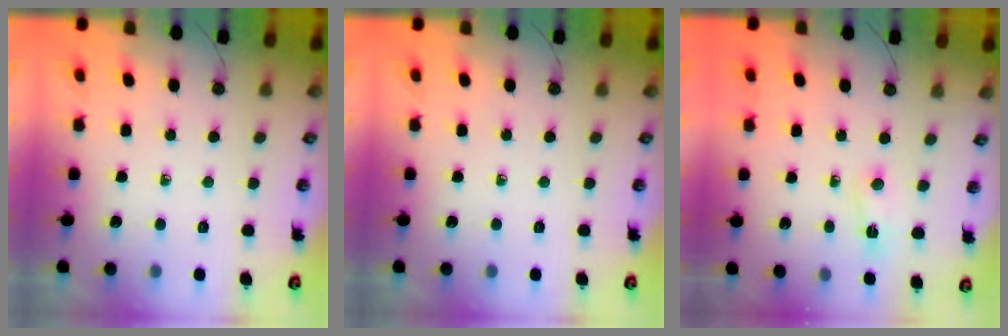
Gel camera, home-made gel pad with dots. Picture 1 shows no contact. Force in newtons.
{"total": 0.0}
{"total": 2.9, "press": 2.8, "slide": 0.7}